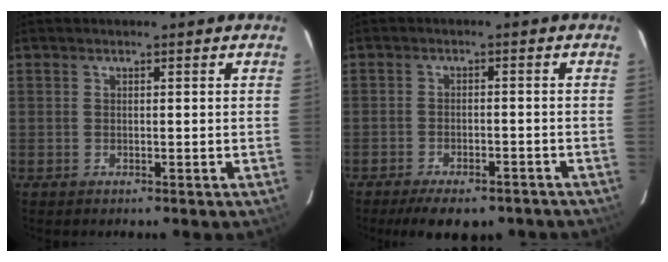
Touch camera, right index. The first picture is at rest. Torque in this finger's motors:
{"motor_torque": [1.09, -1.05, 0.46, 0.08]}